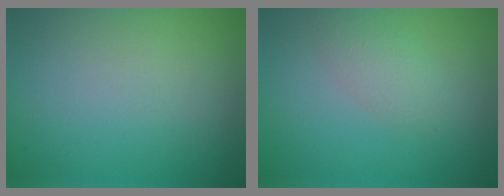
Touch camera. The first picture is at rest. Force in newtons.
{"total": 2.0, "press": 2.0, "slide": 0.1}